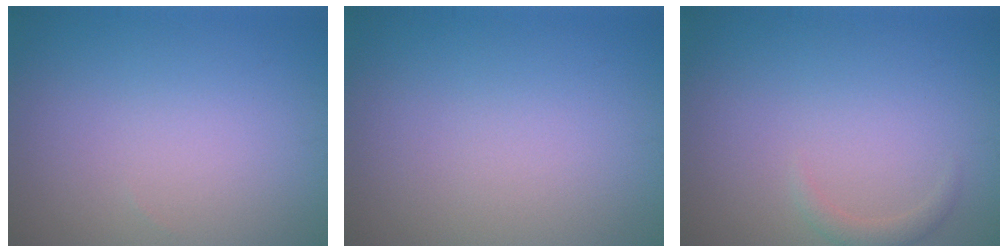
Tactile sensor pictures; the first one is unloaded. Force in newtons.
{"total": 0.0}
{"total": 1.1, "press": 1.1, "slide": 0.1}